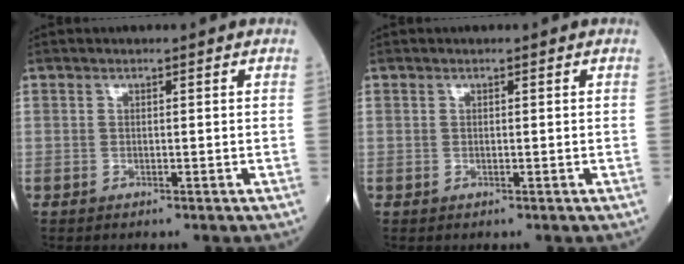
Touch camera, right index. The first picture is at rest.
{"total": 0.0}